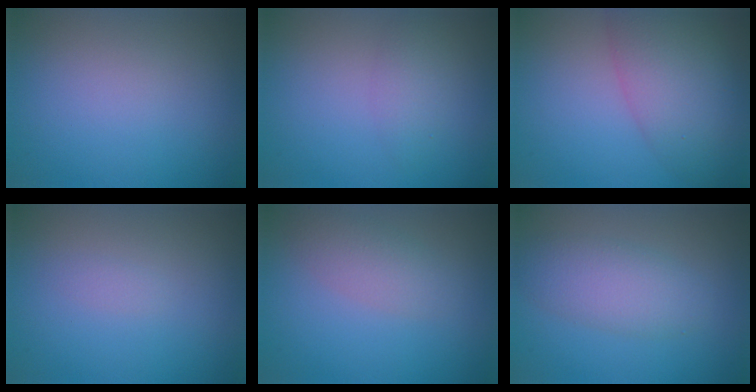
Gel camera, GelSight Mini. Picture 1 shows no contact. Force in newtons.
{"total": 1.8, "press": 1.8, "slide": 0.0}
{"total": 7.2, "press": 7.2, "slide": 0.3}
{"total": 0.5, "press": 0.5, "slide": 0.0}
{"total": 2.4, "press": 2.4, "slide": 0.1}
{"total": 3.7, "press": 3.7, "slide": 0.0}